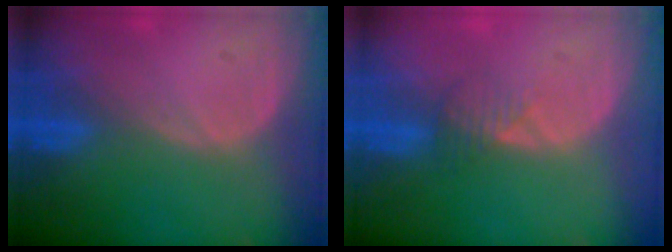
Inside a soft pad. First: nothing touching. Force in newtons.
{"total": 2.1, "press": 2.1, "slide": 0.2}